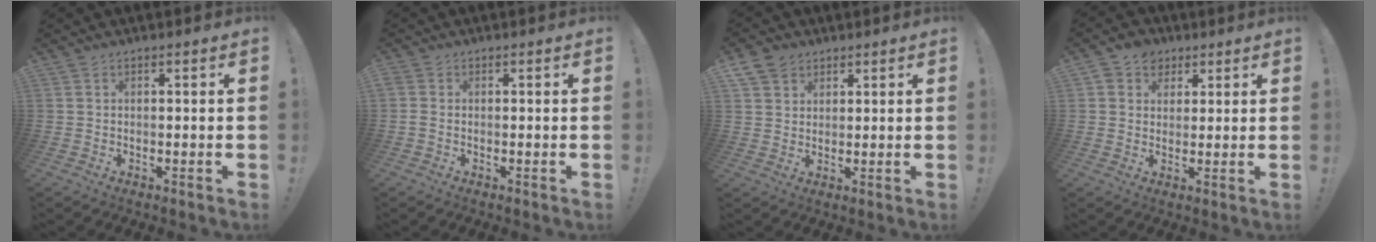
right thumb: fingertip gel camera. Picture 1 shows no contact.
{"total": 1.5, "force": [-0.2, 0.8, 1.3], "torque": [-0.023, 0.003, -0.001]}
{"total": 5.9, "force": [3.7, 4.4, 1.5], "torque": [-0.024, -0.017, 0.073]}
{"total": 5.8, "force": [2.4, 5.1, 1.2], "torque": [-0.018, -0.012, 0.047]}